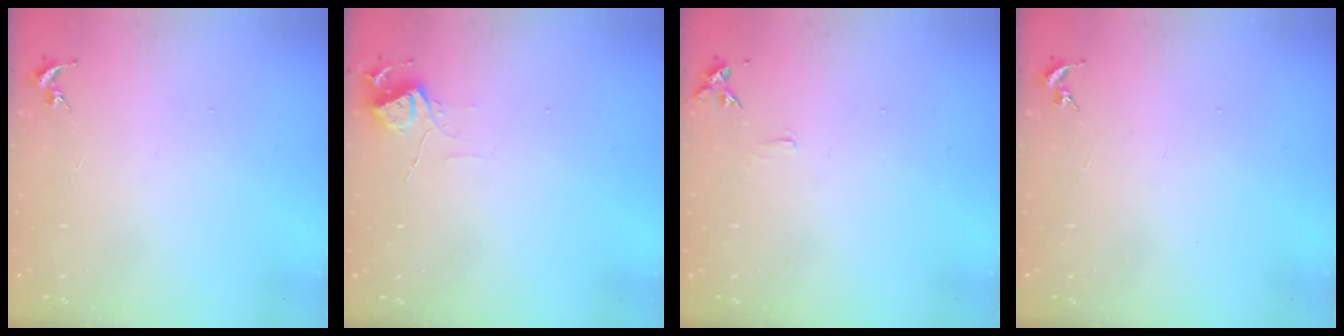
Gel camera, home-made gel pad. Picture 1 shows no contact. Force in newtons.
{"total": 6.0, "press": 6.0, "slide": 0.7}
{"total": 5.5, "press": 5.4, "slide": 0.6}
{"total": 0.0}